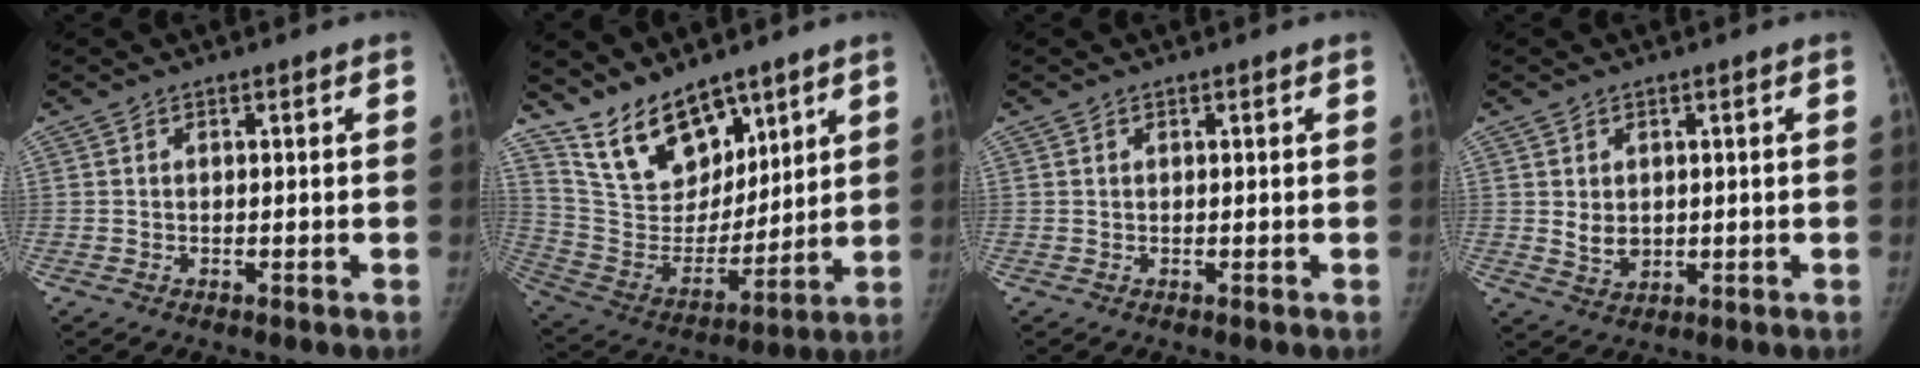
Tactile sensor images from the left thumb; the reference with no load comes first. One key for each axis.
{"total": 15.9, "fx": 11.8, "fy": 8.2, "fz": 6.9, "tx": -0.079, "ty": -0.070, "tz": 0.234}
{"total": 0.0}
{"total": 4.0, "fx": 0.4, "fy": 3.2, "fz": 2.3, "tx": -0.027, "ty": -0.010, "tz": 0.020}